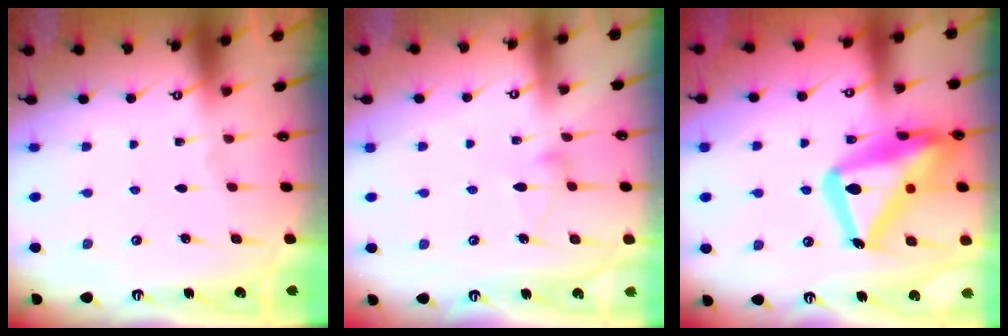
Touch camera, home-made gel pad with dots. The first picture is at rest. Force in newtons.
{"total": 6.6, "press": 6.6, "slide": 0.3}
{"total": 24.9, "press": 24.8, "slide": 2.1}